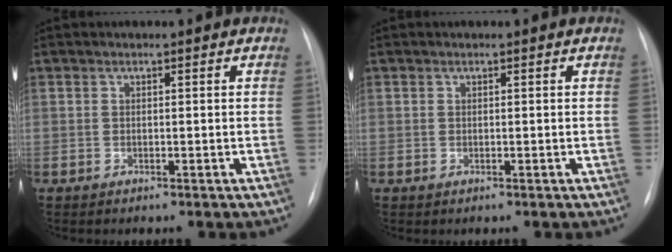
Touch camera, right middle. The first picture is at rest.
{"total": 0.0}